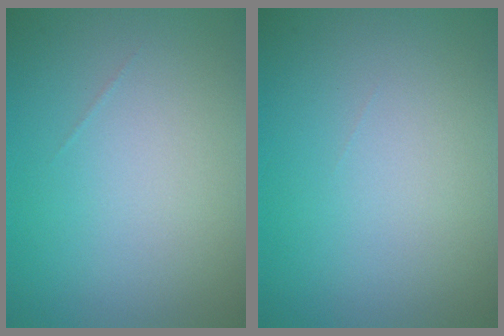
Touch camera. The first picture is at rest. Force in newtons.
{"total": 0.0}